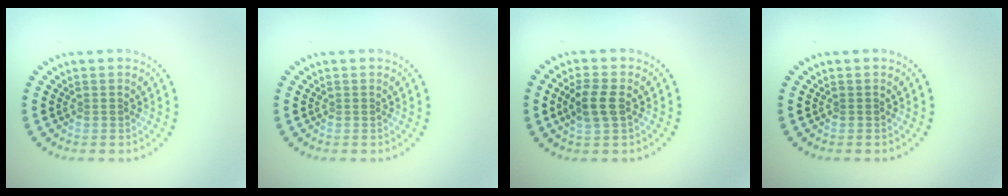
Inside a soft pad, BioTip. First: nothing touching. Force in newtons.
{"total": 0.0}
{"total": 2.8, "press": 2.7, "slide": 0.8}
{"total": 0.0}